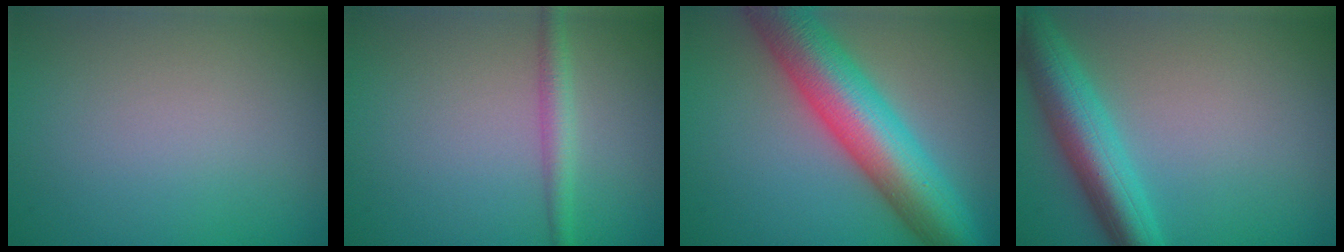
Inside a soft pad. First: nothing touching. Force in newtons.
{"total": 2.0, "press": 2.0, "slide": 0.0}
{"total": 10.1, "press": 10.1, "slide": 0.2}
{"total": 6.3, "press": 6.3, "slide": 0.3}